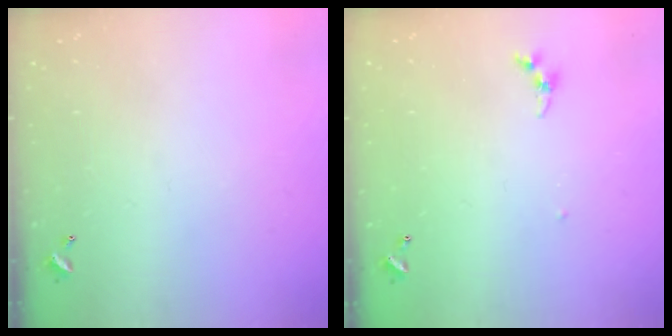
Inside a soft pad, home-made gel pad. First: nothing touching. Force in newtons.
{"total": 3.8, "press": 3.8, "slide": 0.3}